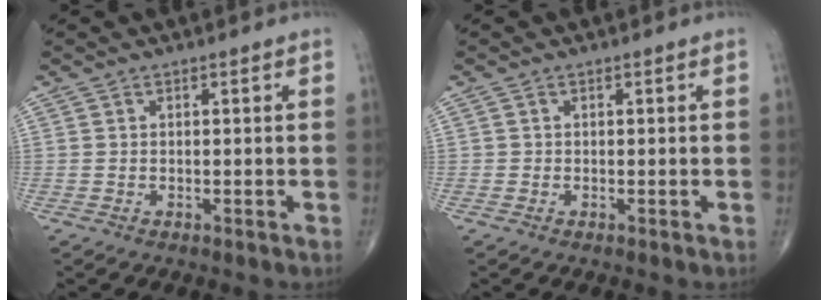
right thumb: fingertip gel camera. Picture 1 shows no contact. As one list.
[{"total": 0.0}]